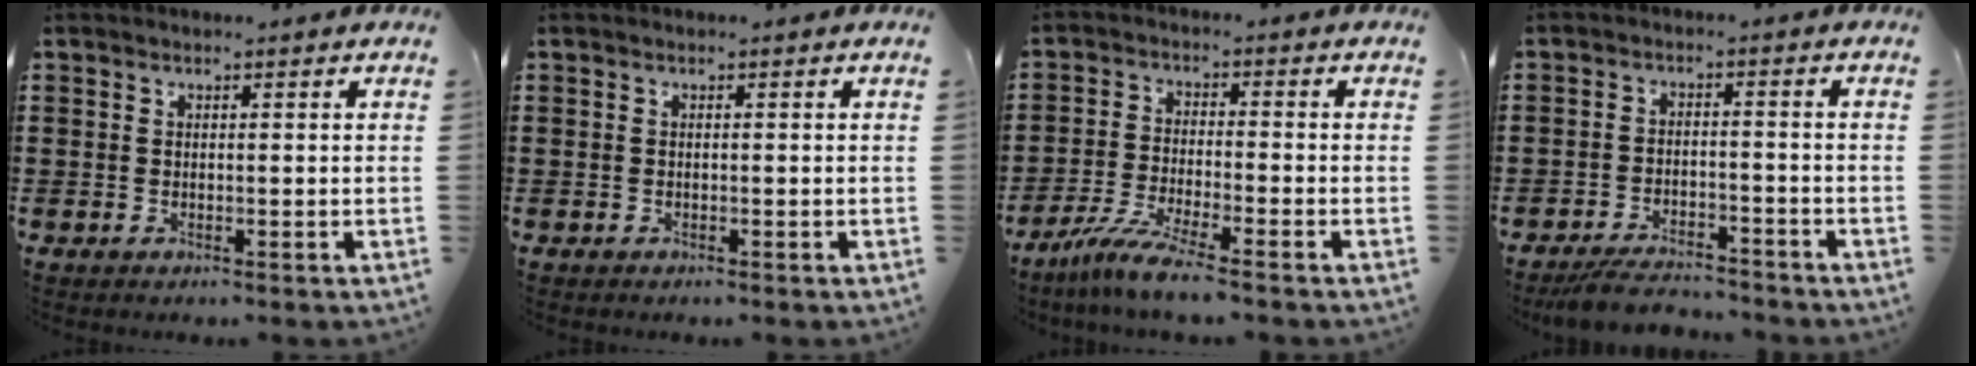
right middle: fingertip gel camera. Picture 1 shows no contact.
{"total": 0.0}
{"total": 6.6, "force": [-5.7, -0.3, 3.4], "torque": [-0.087, -0.025, -0.112]}
{"total": 4.6, "force": [-4.4, 0.5, 1.1], "torque": [-0.026, 0.000, -0.087]}